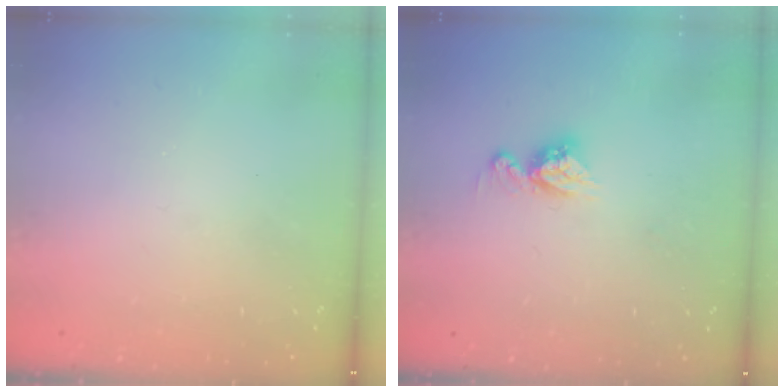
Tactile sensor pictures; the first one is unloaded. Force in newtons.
{"total": 8.4, "press": 8.4, "slide": 0.7}